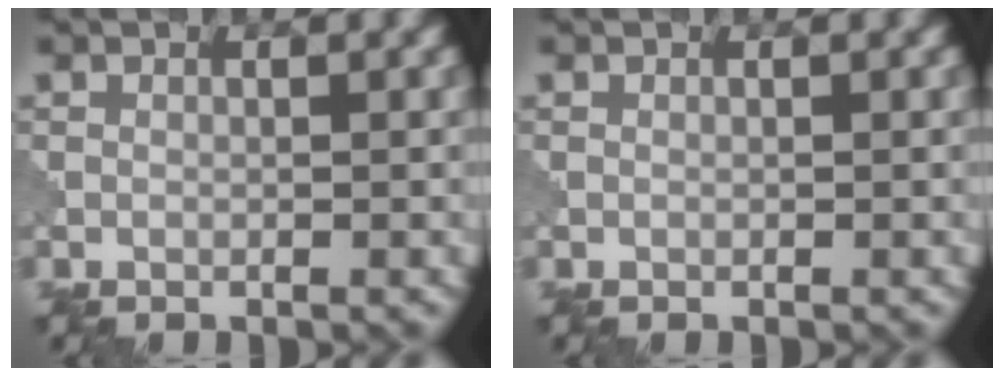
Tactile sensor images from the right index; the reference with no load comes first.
{"total": 0.0}